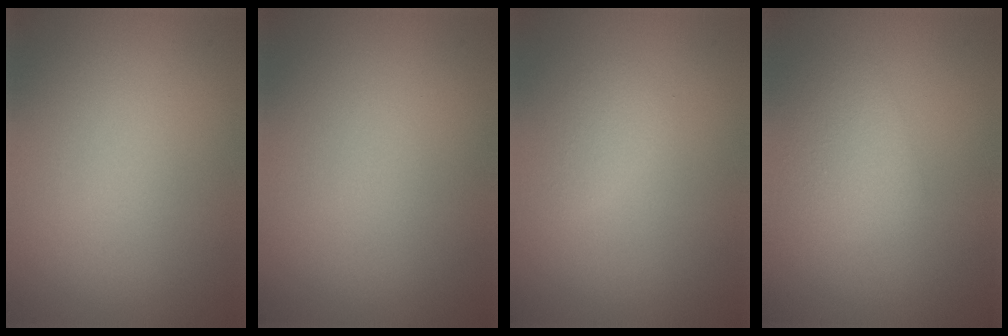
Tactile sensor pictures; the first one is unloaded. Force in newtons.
{"total": 0.0}
{"total": 1.1, "press": 1.1, "slide": 0.1}
{"total": 2.1, "press": 2.1, "slide": 0.1}